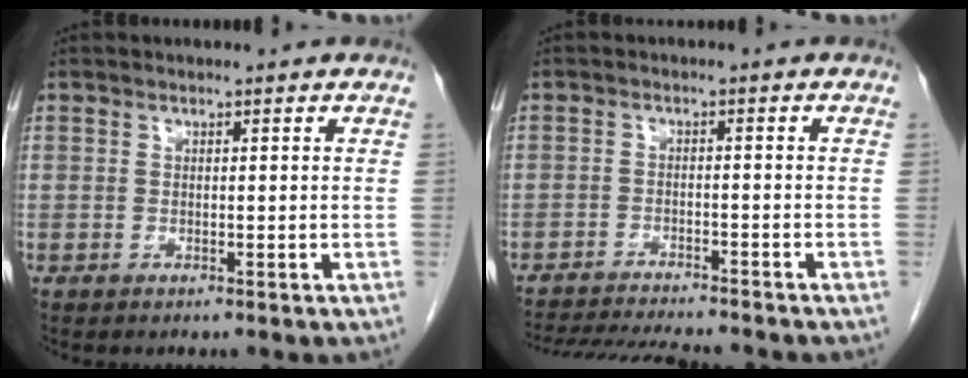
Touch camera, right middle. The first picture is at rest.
{"total": 13.2, "force": [-12.1, 1.1, 5.1], "torque": [-0.082, -0.018, -0.174]}